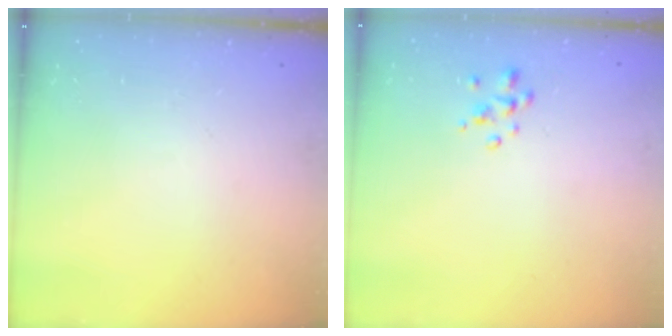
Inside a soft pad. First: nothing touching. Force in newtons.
{"total": 2.2, "press": 2.1, "slide": 0.4}